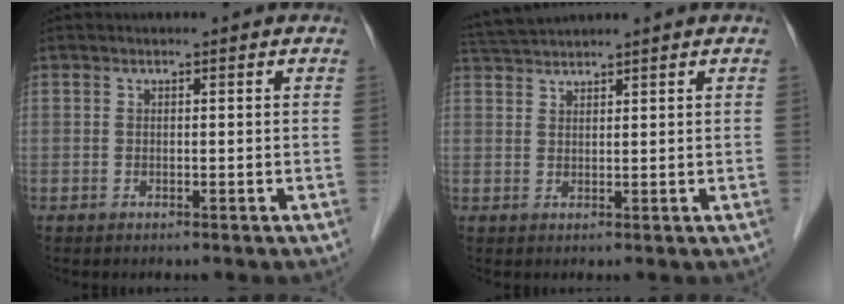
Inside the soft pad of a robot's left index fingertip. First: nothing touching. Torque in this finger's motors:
{"motor_torque": [-0.48, -0.48, 0.02, 0.02]}